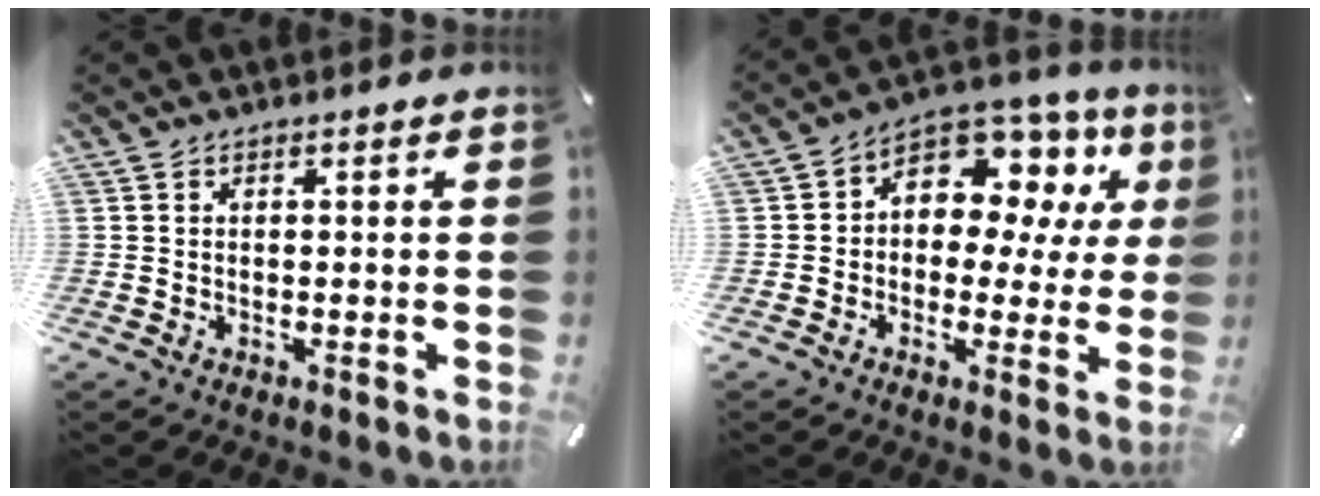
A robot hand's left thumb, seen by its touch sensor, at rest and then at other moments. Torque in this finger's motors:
{"motor_torque": [1.99, 1.98, 0.23, 0.13, 0.09]}